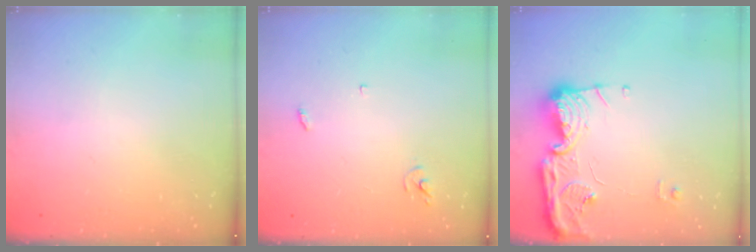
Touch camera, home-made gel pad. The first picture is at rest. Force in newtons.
{"total": 3.0, "press": 3.0, "slide": 0.2}
{"total": 15.0, "press": 14.9, "slide": 0.8}